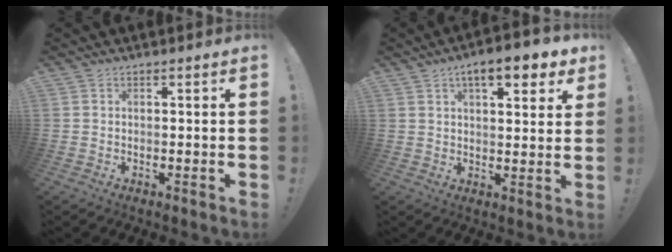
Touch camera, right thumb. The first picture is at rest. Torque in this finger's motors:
{"motor_torque": [-0.03, 2.20, 0.21, 0.35, 0.25]}